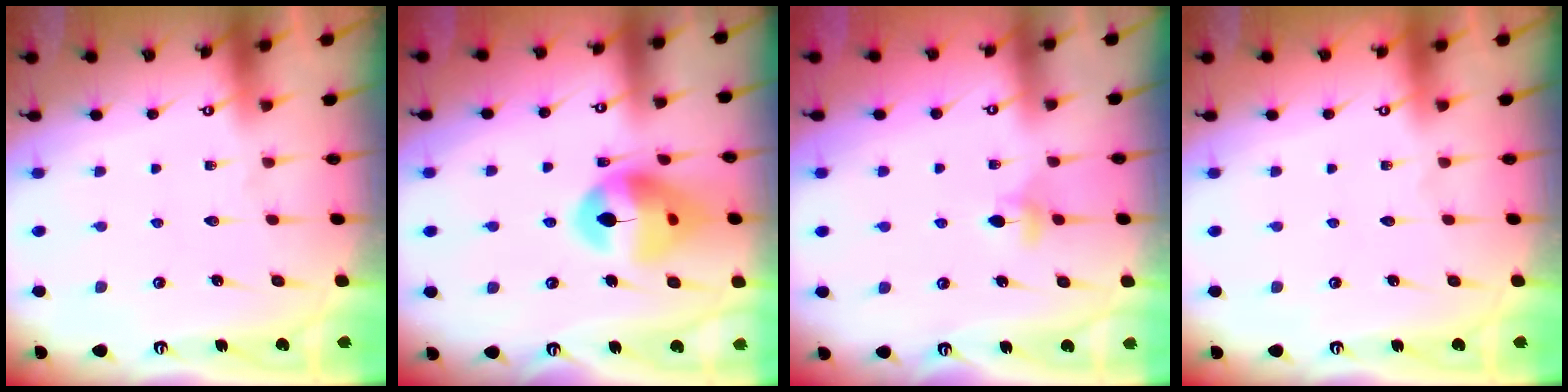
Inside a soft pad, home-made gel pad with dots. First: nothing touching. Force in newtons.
{"total": 14.4, "press": 14.3, "slide": 1.8}
{"total": 4.0, "press": 3.9, "slide": 0.8}
{"total": 0.0}